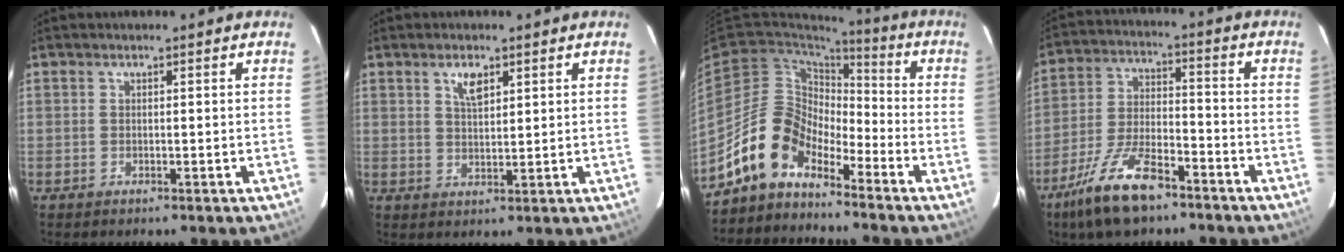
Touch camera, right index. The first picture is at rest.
{"total": 3.8, "force": [2.1, 1.7, 2.6], "torque": [-0.045, 0.003, 0.038]}
{"total": 11.6, "force": [-8.8, 5.9, 4.6], "torque": [-0.089, 0.029, -0.172]}
{"total": 13.9, "force": [-9.5, 4.9, 8.9], "torque": [-0.191, -0.014, -0.173]}